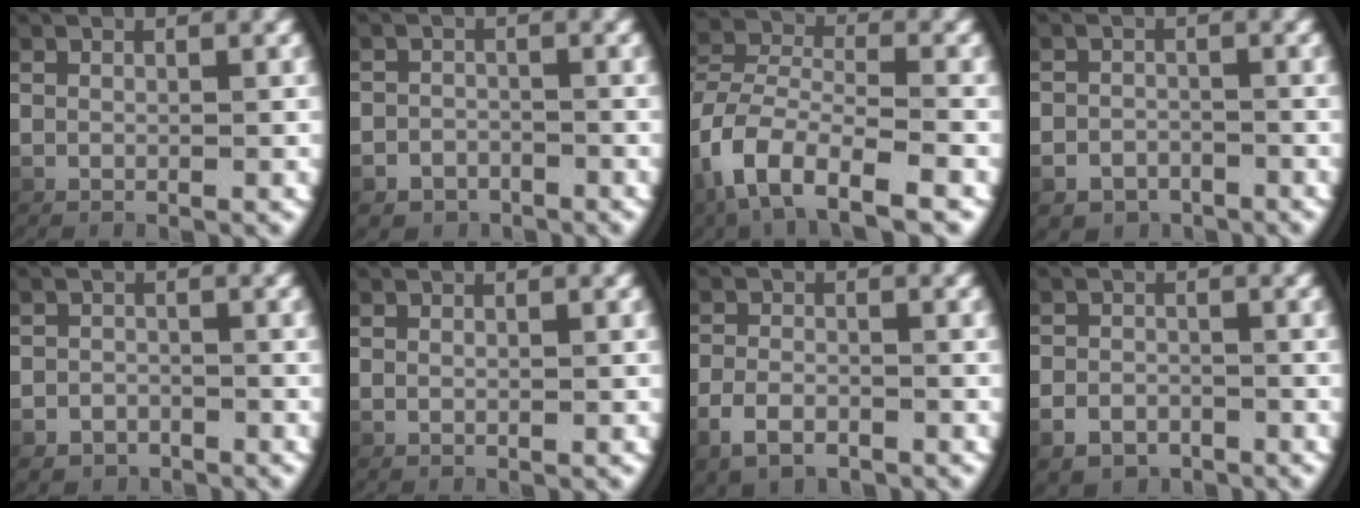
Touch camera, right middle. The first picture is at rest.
{"total": 2.9, "force": [-2.3, 1.9, 0.0], "torque": [0.005, -0.008, -0.038]}
{"total": 4.9, "force": [-2.8, 1.9, 3.6], "torque": [-0.083, -0.014, -0.040]}
{"total": 3.6, "force": [-2.7, 2.4, 0.3], "torque": [0.003, -0.010, -0.044]}
{"total": 2.5, "force": [-1.9, 1.6, -0.1], "torque": [0.004, -0.007, -0.032]}
{"total": 0.0}
{"total": 2.5, "force": [-1.8, 1.1, 1.3], "torque": [-0.027, -0.004, -0.026]}
{"total": 3.1, "force": [-2.2, 2.1, 0.5], "torque": [-0.005, -0.009, -0.035]}